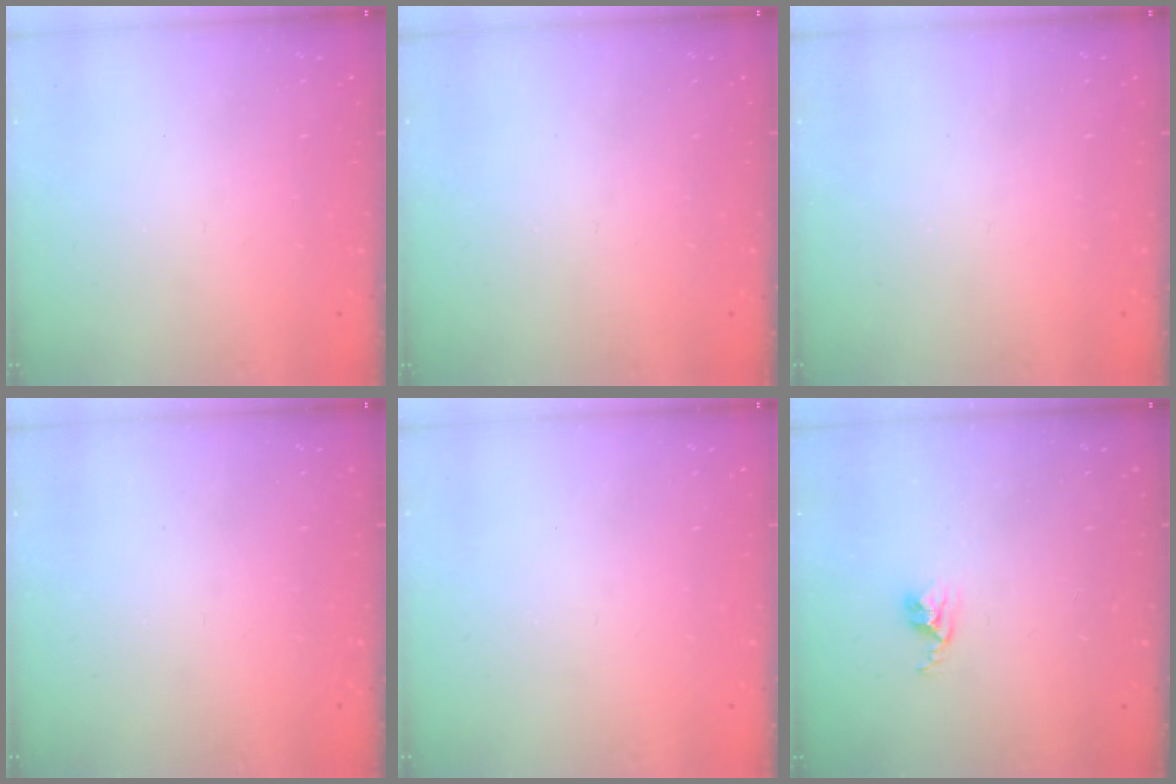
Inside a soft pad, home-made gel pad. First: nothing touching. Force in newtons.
{"total": 0.0}
{"total": 0.0}
{"total": 0.0}
{"total": 0.0}
{"total": 2.8, "press": 2.7, "slide": 0.4}